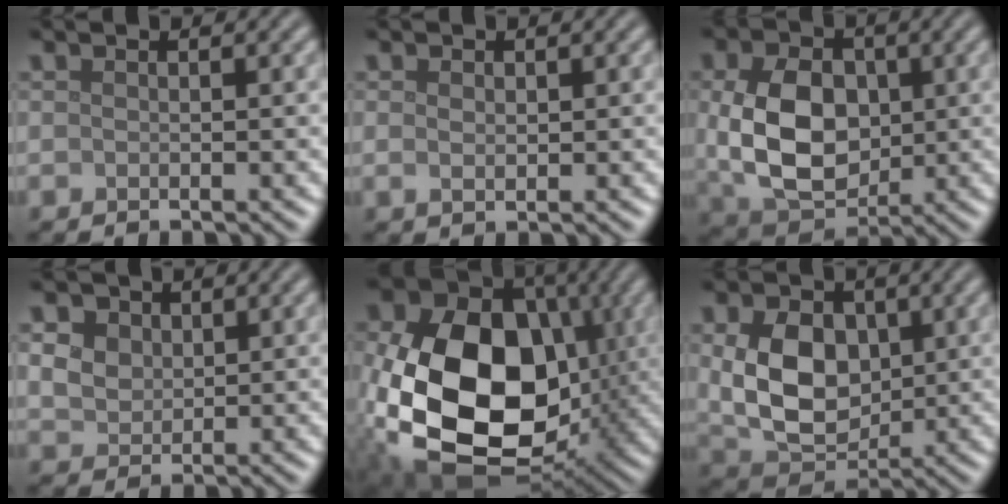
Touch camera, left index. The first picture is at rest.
{"total": 1.0, "force": [0.3, 0.6, 0.7], "torque": [-0.013, -0.001, 0.008]}
{"total": 9.1, "force": [0.2, 6.5, 6.4], "torque": [-0.147, -0.010, 0.012]}
{"total": 7.0, "force": [3.2, 5.2, 3.4], "torque": [-0.081, 0.027, 0.041]}
{"total": 18.1, "force": [-1.2, 13.0, 12.5], "torque": [-0.260, -0.036, -0.020]}
{"total": 8.1, "force": [0.7, 5.8, 5.6], "torque": [-0.119, -0.006, 0.016]}